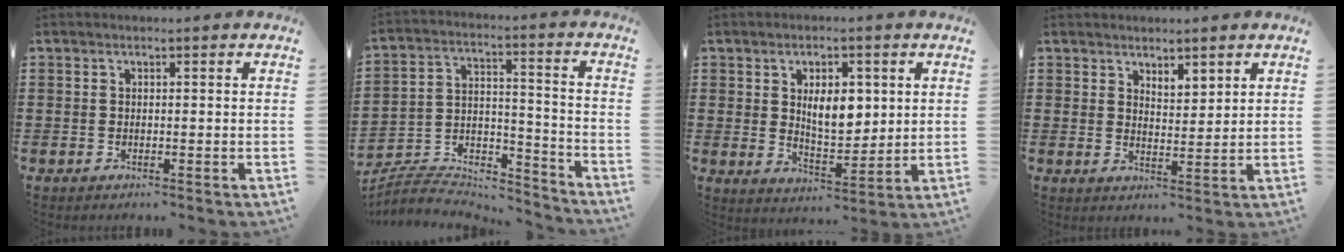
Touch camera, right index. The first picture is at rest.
{"total": 5.8, "force": [-5.3, 1.9, 1.1], "torque": [-0.031, 0.001, -0.108]}
{"total": 6.9, "force": [1.8, 3.6, 5.6], "torque": [-0.095, 0.004, 0.024]}
{"total": 2.6, "force": [2.5, 0.8, -0.1], "torque": [-0.005, 0.001, 0.049]}